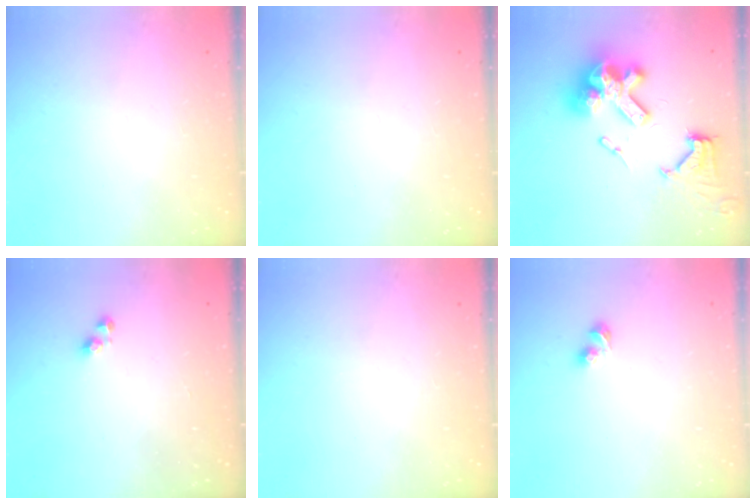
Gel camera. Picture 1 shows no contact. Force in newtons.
{"total": 0.0}
{"total": 20.4, "press": 20.3, "slide": 2.1}
{"total": 3.4, "press": 3.4, "slide": 0.1}
{"total": 0.0}
{"total": 3.9, "press": 3.8, "slide": 0.6}